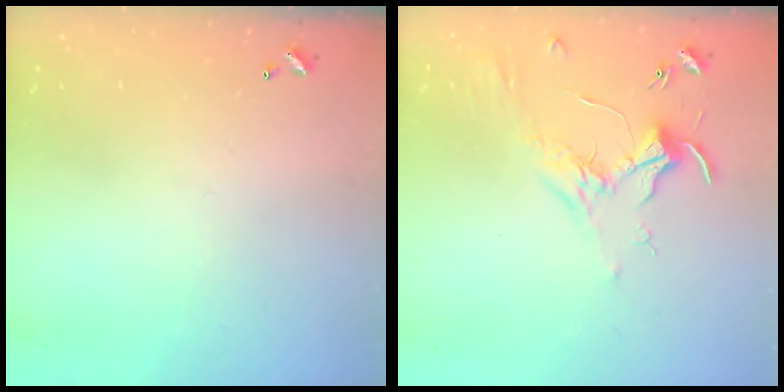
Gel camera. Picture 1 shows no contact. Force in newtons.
{"total": 1.6, "press": 1.4, "slide": 0.8}